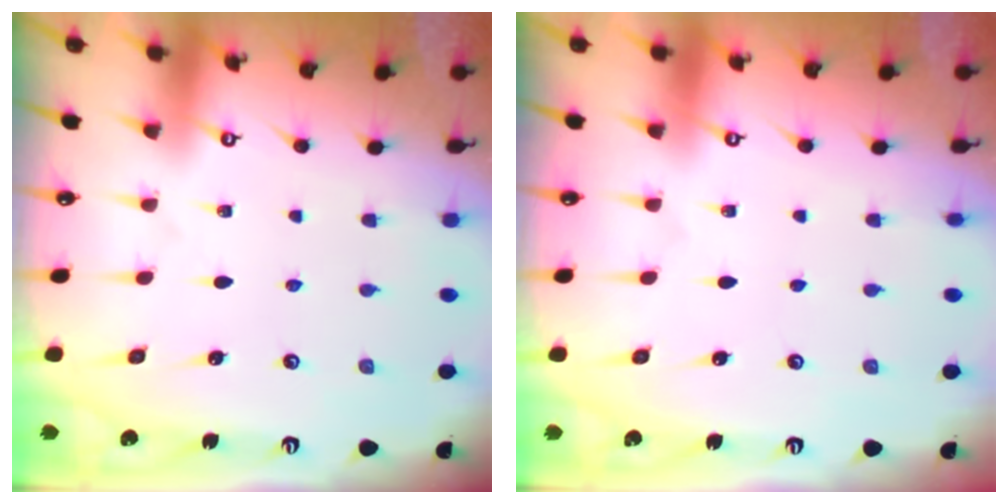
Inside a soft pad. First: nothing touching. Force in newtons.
{"total": 0.0}